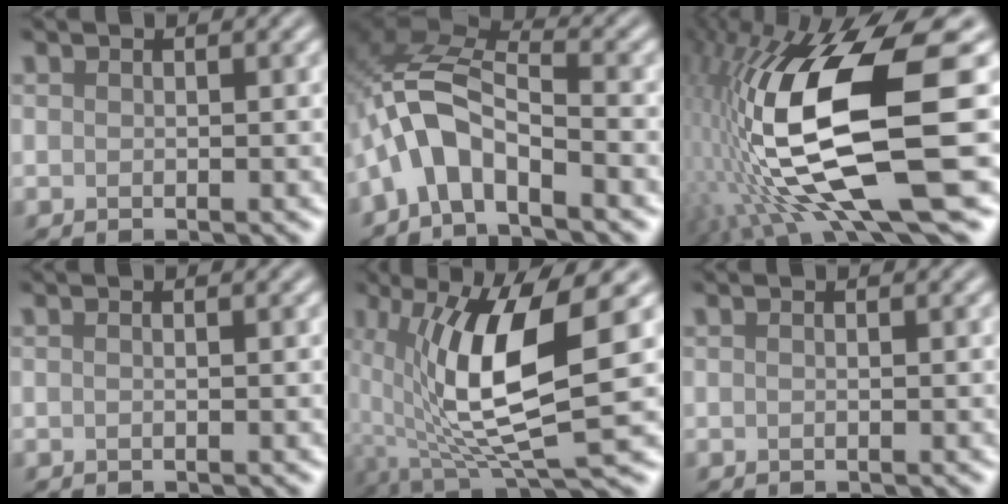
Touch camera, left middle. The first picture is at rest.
{"total": 5.8, "force": [-3.1, 2.4, 4.3], "torque": [-0.082, 0.018, -0.068]}
{"total": 16.2, "force": [0.3, 6.1, 15.0], "torque": [-0.304, -0.019, 0.023]}
{"total": 1.3, "force": [0.2, 0.7, 1.0], "torque": [0.002, -0.002, -0.017]}
{"total": 10.8, "force": [1.0, 3.0, 10.3], "torque": [-0.194, -0.007, 0.026]}
{"total": 1.0, "force": [0.1, 0.5, 0.8], "torque": [0.001, -0.005, -0.013]}